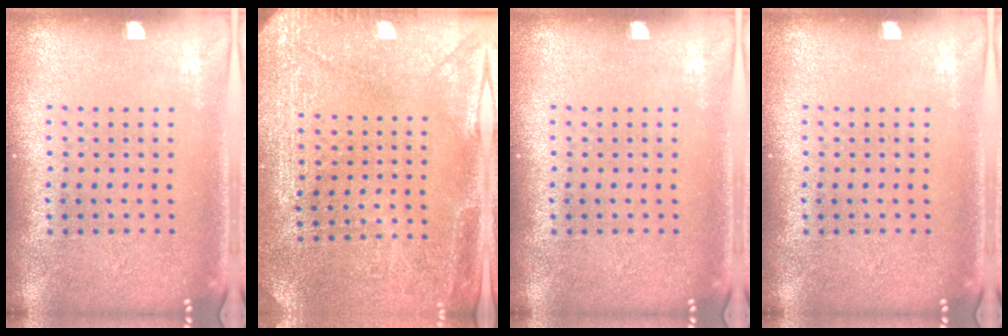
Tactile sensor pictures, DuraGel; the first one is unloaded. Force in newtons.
{"total": 2.9, "press": 2.8, "slide": 0.7}
{"total": 0.0}
{"total": 0.0}